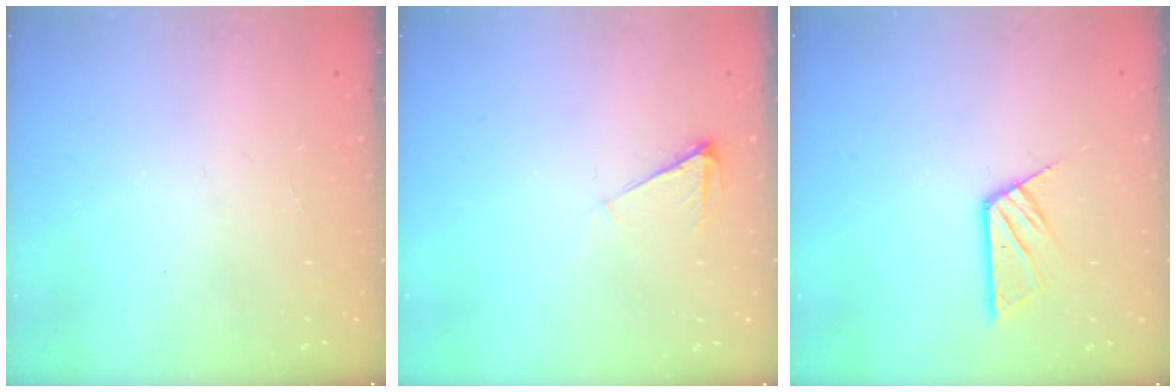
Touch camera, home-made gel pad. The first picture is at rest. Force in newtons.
{"total": 4.4, "press": 4.3, "slide": 0.7}
{"total": 10.0, "press": 10.0, "slide": 0.7}